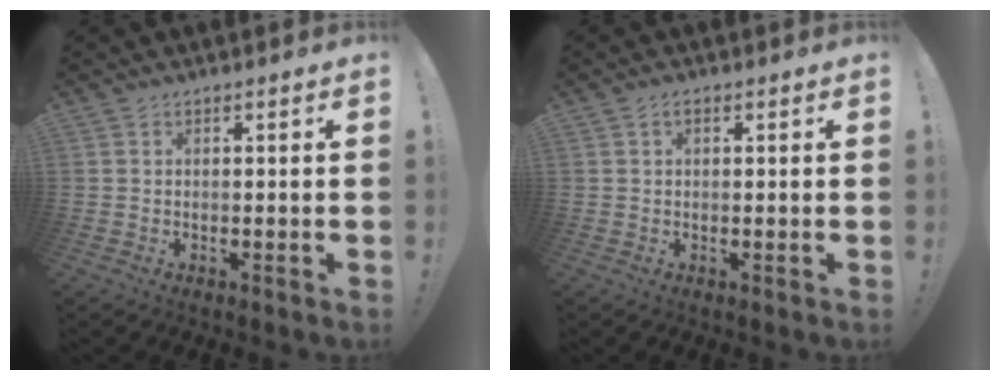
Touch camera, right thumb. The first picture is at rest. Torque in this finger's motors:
{"motor_torque": [0.03, -0.13, -0.04, 0.15, 0.00]}